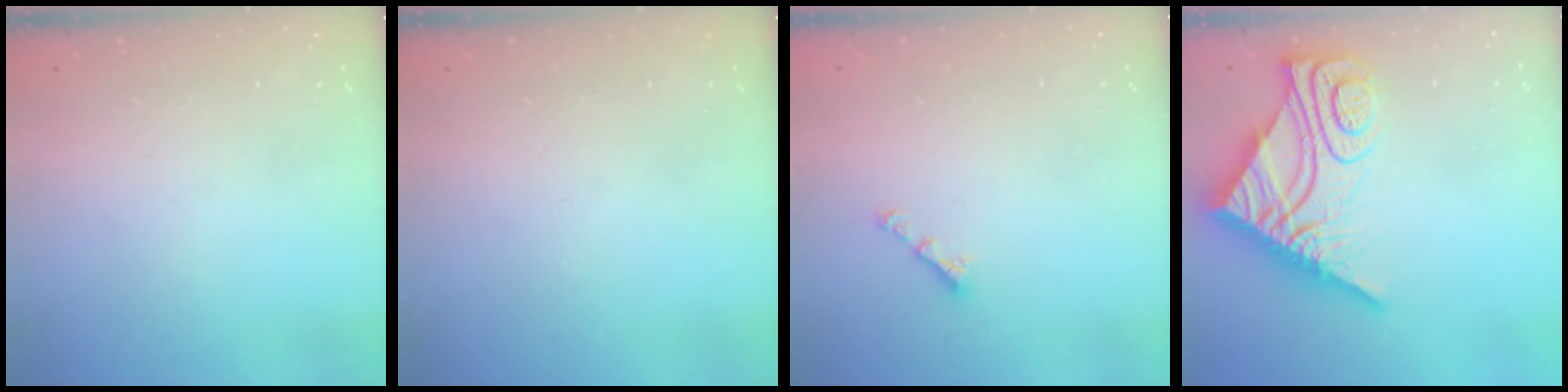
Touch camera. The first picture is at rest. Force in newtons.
{"total": 0.0}
{"total": 2.8, "press": 2.7, "slide": 0.5}
{"total": 18.8, "press": 18.7, "slide": 1.5}